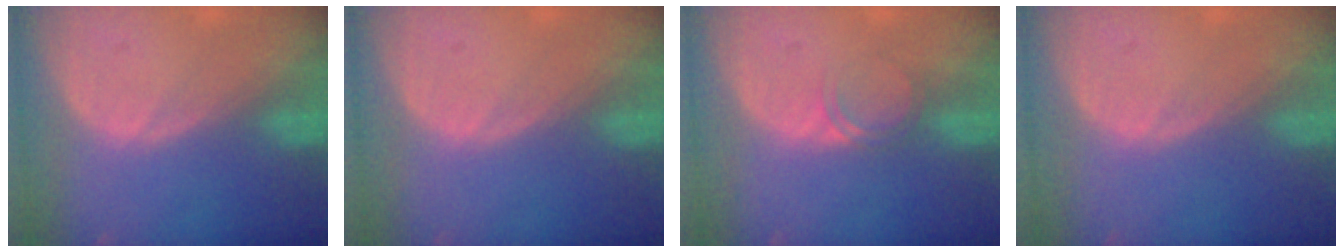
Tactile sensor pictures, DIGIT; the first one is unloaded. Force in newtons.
{"total": 0.0}
{"total": 2.0, "press": 2.0, "slide": 0.2}
{"total": 0.0}